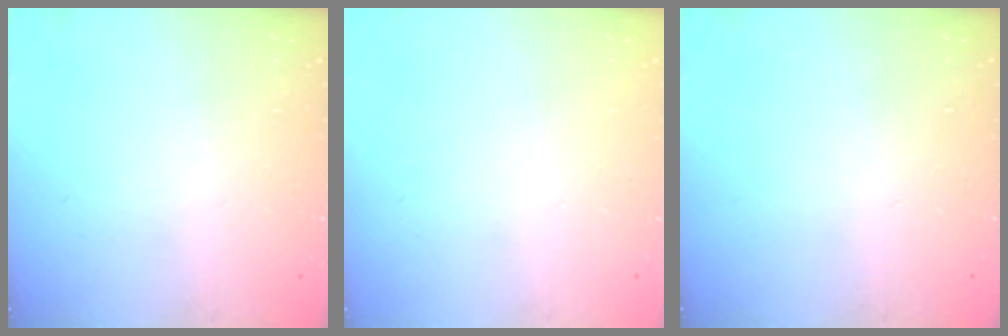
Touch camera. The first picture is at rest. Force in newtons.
{"total": 0.0}
{"total": 0.0}